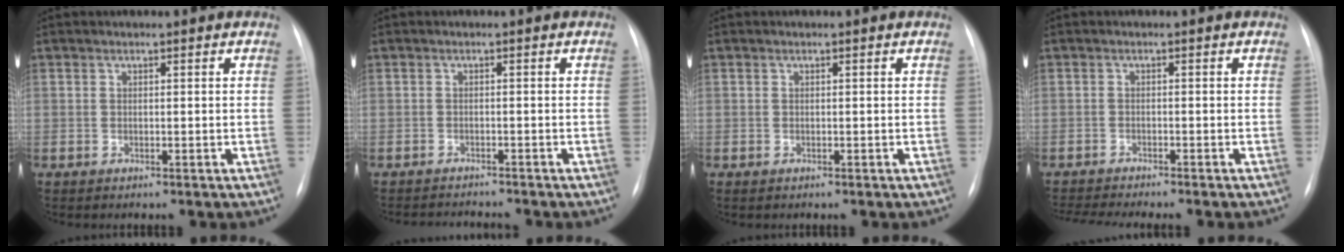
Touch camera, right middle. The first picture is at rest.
{"total": 4.3, "force": [-4.3, -0.2, 0.6], "torque": [-0.003, -0.009, -0.062]}
{"total": 0.0}
{"total": 8.1, "force": [-7.3, -0.2, 3.4], "torque": [-0.040, -0.010, -0.109]}